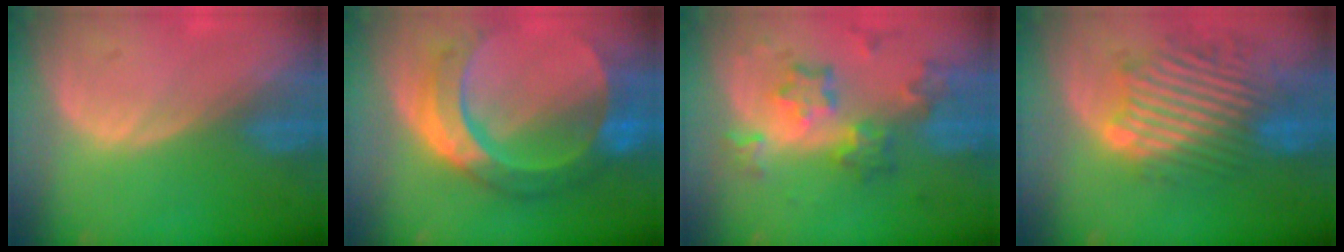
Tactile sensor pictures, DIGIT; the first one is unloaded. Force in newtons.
{"total": 10.4, "press": 10.3, "slide": 1.0}
{"total": 8.5, "press": 7.5, "slide": 4.1}
{"total": 11.0, "press": 10.2, "slide": 4.1}